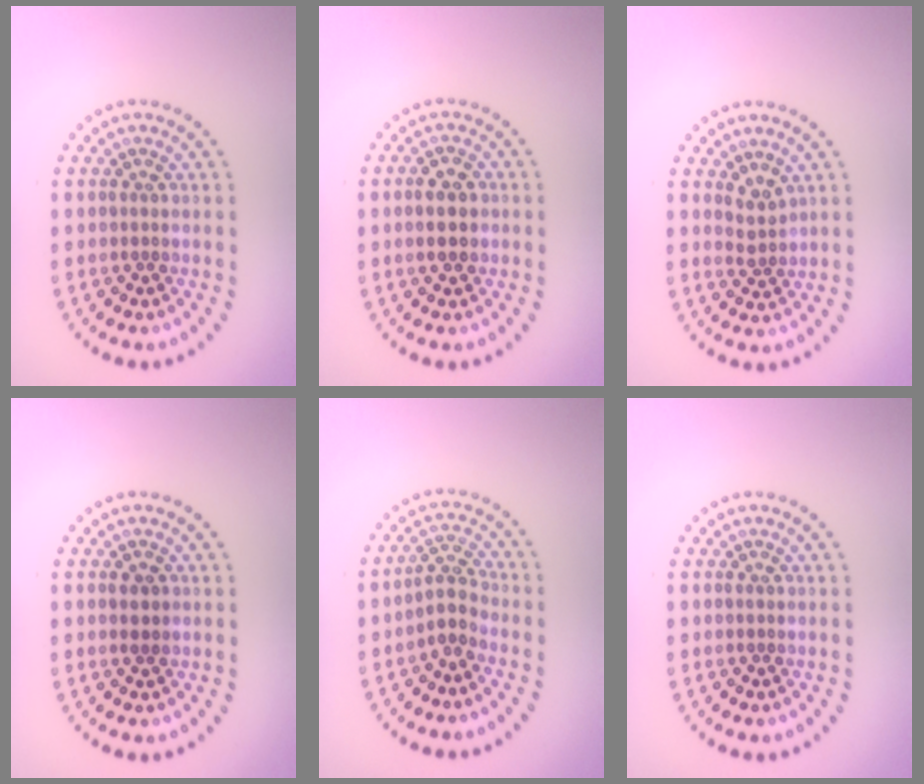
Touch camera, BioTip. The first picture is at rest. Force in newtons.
{"total": 2.2, "press": 2.2, "slide": 0.1}
{"total": 1.7, "press": 1.1, "slide": 1.3}
{"total": 1.1, "press": 1.0, "slide": 0.2}
{"total": 2.5, "press": 1.9, "slide": 1.5}
{"total": 0.0}